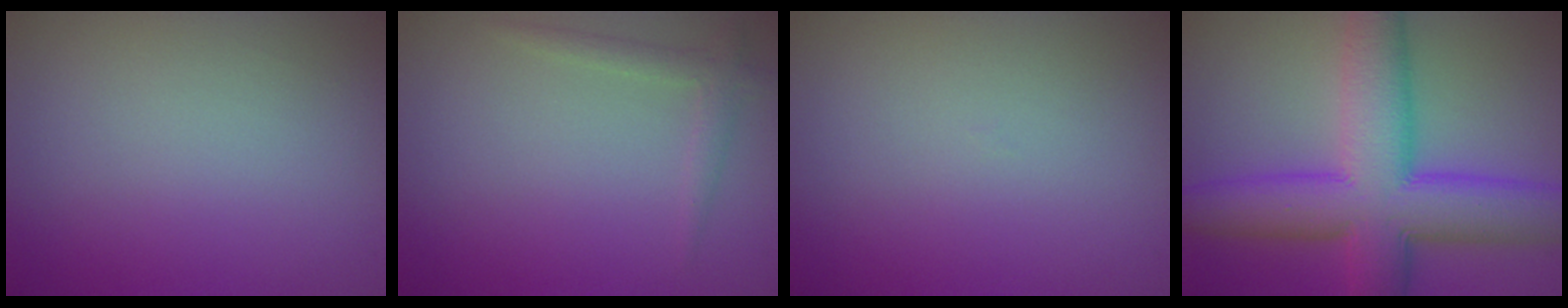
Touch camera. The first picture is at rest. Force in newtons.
{"total": 1.5, "press": 1.5, "slide": 0.1}
{"total": 0.0}
{"total": 11.1, "press": 11.1, "slide": 0.4}